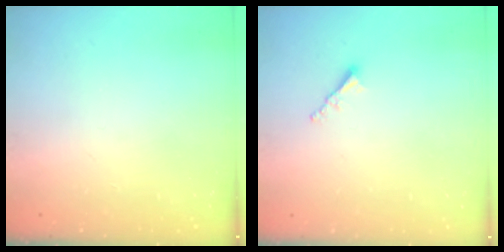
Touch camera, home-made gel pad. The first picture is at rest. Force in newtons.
{"total": 2.0, "press": 2.0, "slide": 0.5}